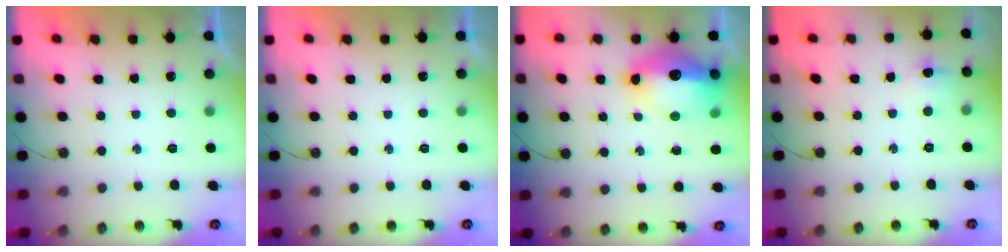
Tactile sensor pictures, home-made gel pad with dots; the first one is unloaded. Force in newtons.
{"total": 0.0}
{"total": 16.7, "press": 16.2, "slide": 4.2}
{"total": 5.7, "press": 4.1, "slide": 4.0}